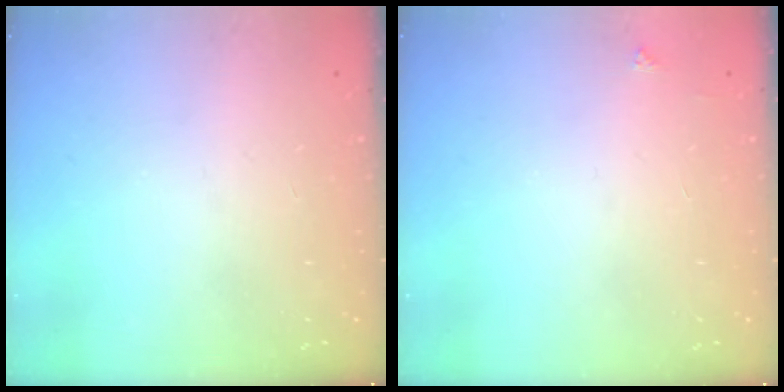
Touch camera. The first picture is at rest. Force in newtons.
{"total": 2.1, "press": 2.1, "slide": 0.3}